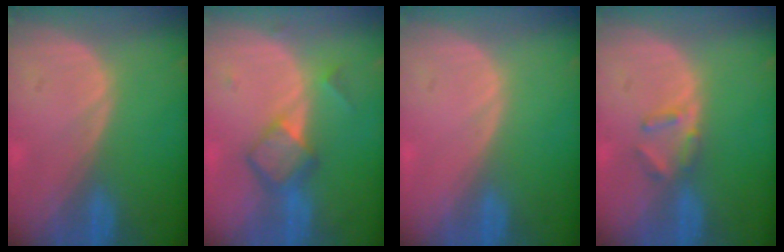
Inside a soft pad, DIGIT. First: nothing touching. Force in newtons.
{"total": 6.0, "press": 5.2, "slide": 3.1}
{"total": 0.0}
{"total": 2.8, "press": 2.7, "slide": 0.4}